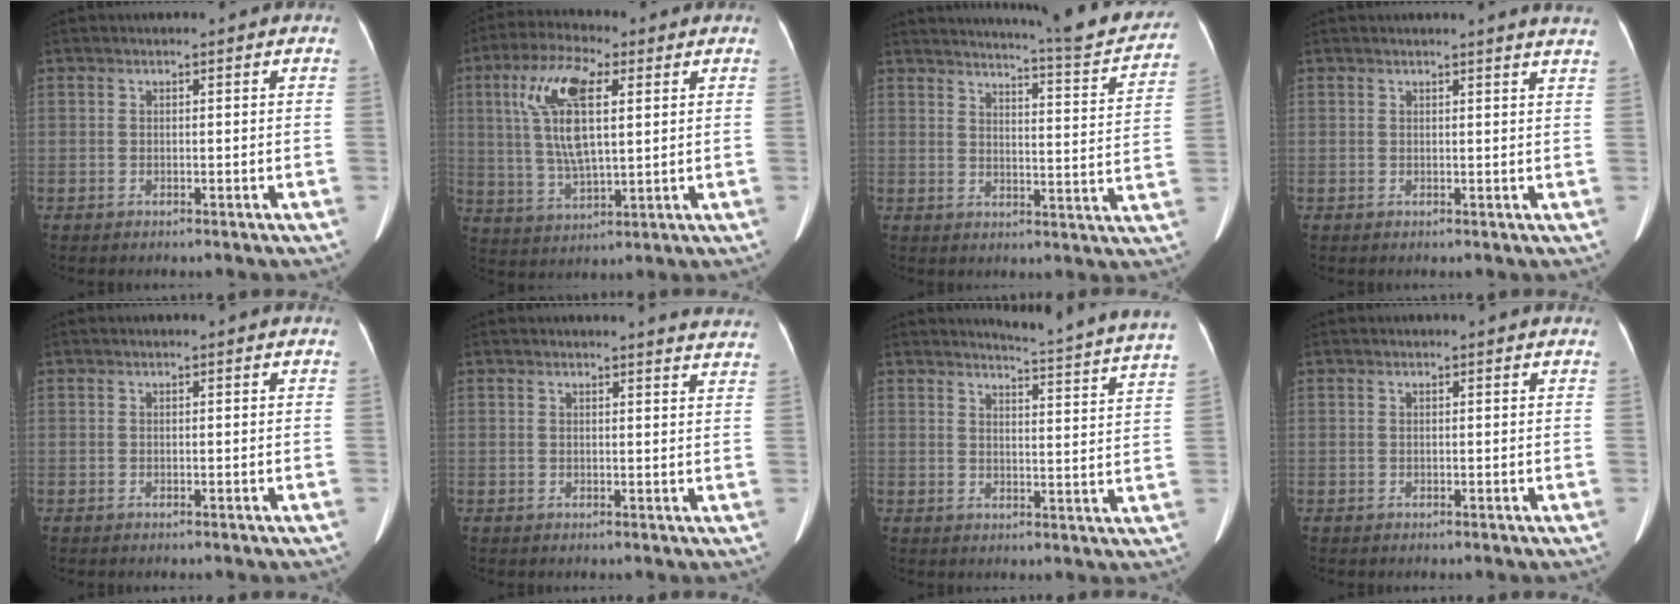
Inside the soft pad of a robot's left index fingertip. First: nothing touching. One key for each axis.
{"total": 12.0, "fx": 3.5, "fy": 3.3, "fz": 11.0, "tx": -0.235, "ty": 0.013, "tz": 0.067}
{"total": 16.6, "fx": 15.6, "fy": 0.3, "fz": 5.6, "tx": -0.078, "ty": -0.056, "tz": 0.183}
{"total": 4.9, "fx": 4.5, "fy": -0.5, "fz": 1.7, "tx": -0.018, "ty": -0.007, "tz": 0.028}
{"total": 0.0}
{"total": 7.3, "fx": 7.2, "fy": 0.1, "fz": 1.2, "tx": -0.003, "ty": -0.028, "tz": 0.051}
{"total": 15.6, "fx": 15.1, "fy": -1.9, "fz": 3.6, "tx": -0.055, "ty": -0.099, "tz": 0.159}
{"total": 0.8, "fx": 0.8, "fy": 0.1, "fz": 0.2, "tx": -0.010, "ty": 0.005, "tz": 0.005}